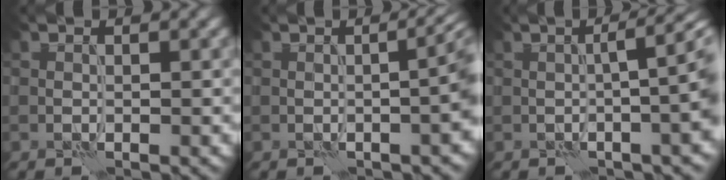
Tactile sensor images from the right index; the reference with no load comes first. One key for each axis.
{"total": 6.7, "fx": -0.1, "fy": 3.0, "fz": 5.9, "tx": -0.023, "ty": 0.019, "tz": -0.004}
{"total": 6.8, "fx": 0.6, "fy": 2.1, "fz": 6.5, "tx": -0.054, "ty": 0.019, "tz": -0.002}